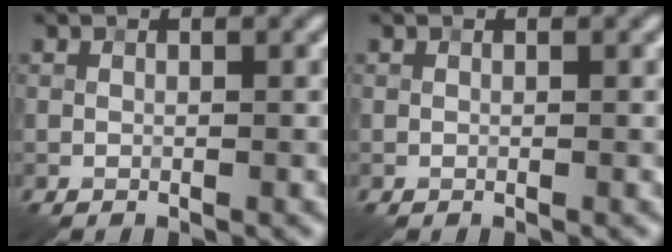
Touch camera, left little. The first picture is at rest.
{"total": 0.0}